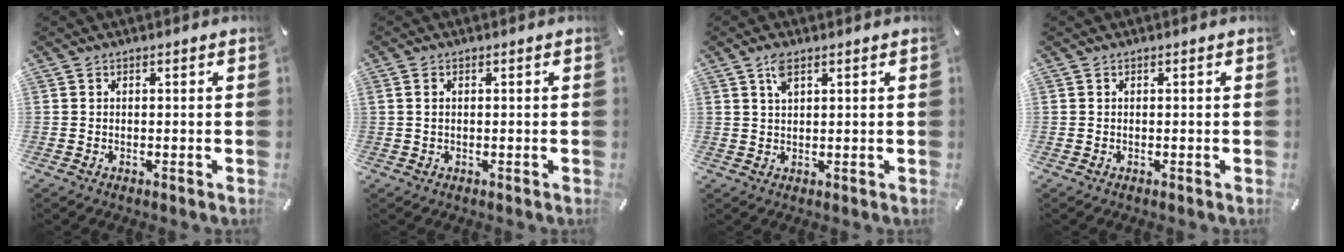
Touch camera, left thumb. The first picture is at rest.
{"total": 1.1, "force": [0.2, 0.3, 1.1], "torque": [-0.022, 0.000, 0.002]}
{"total": 3.2, "force": [1.8, 1.2, 2.3], "torque": [-0.052, 0.003, 0.031]}
{"total": 0.0}